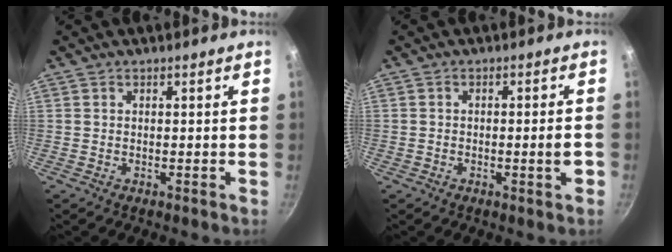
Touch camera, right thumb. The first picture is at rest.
{"total": 3.1, "force": [-1.0, 0.6, 2.9], "torque": [-0.035, 0.011, -0.010]}